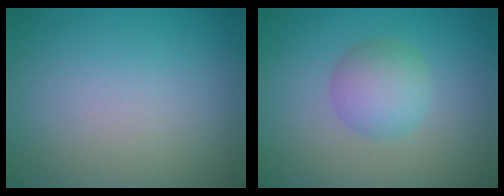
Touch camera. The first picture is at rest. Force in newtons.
{"total": 3.3, "press": 3.3, "slide": 0.1}